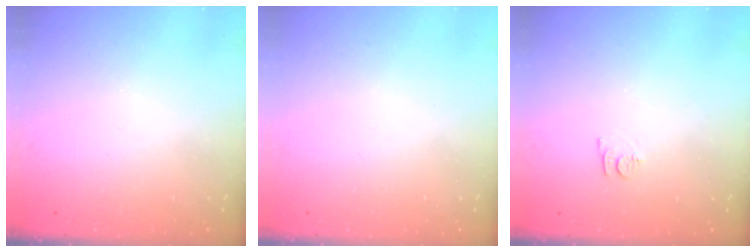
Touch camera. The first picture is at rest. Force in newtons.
{"total": 1.7, "press": 1.6, "slide": 0.1}
{"total": 7.0, "press": 7.0, "slide": 0.7}